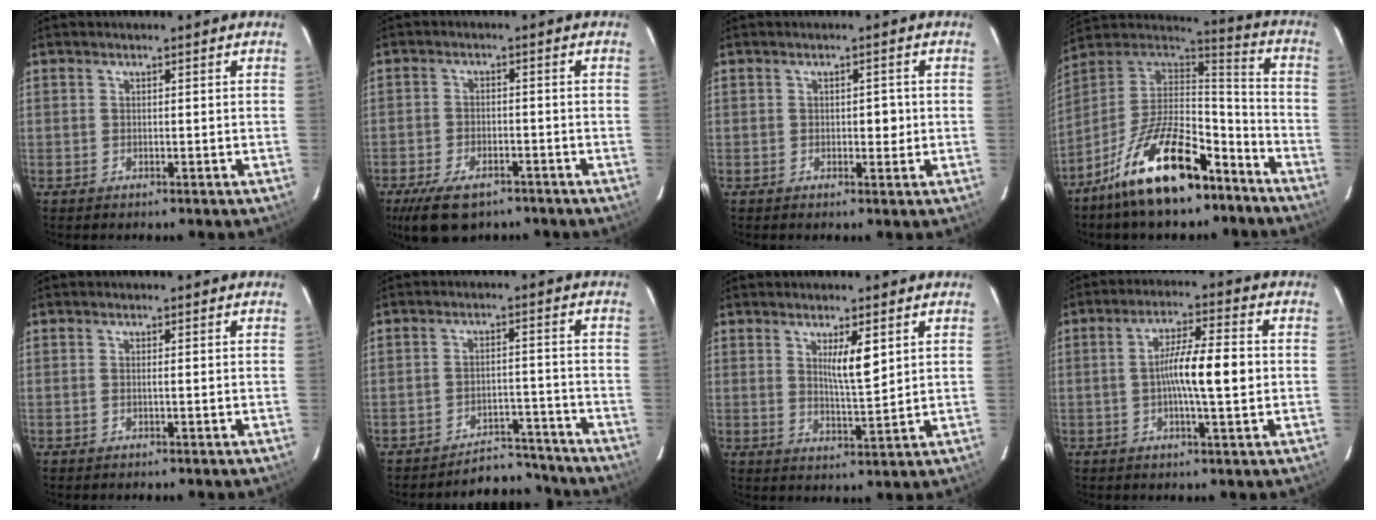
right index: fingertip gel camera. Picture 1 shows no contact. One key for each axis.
{"total": 9.3, "fx": -6.5, "fy": 4.3, "fz": 5.0, "tx": -0.095, "ty": -0.007, "tz": -0.107}
{"total": 2.4, "fx": -0.2, "fy": 1.3, "fz": 2.0, "tx": -0.030, "ty": 0.007, "tz": -0.001}
{"total": 20.4, "fx": -13.6, "fy": 6.9, "fz": 13.6, "tx": -0.254, "ty": 0.015, "tz": -0.240}
{"total": 0.7, "fx": -0.1, "fy": 0.1, "fz": 0.7, "tx": -0.015, "ty": 0.001, "tz": -0.002}
{"total": 7.5, "fx": -7.2, "fy": 2.0, "fz": -0.1, "tx": 0.011, "ty": 0.023, "tz": -0.108}
{"total": 5.5, "fx": 2.1, "fy": 0.9, "fz": 5.0, "tx": -0.087, "ty": -0.008, "tz": 0.040}
{"total": 9.4, "fx": -0.5, "fy": 1.3, "fz": 9.3, "tx": -0.162, "ty": 0.014, "tz": -0.013}